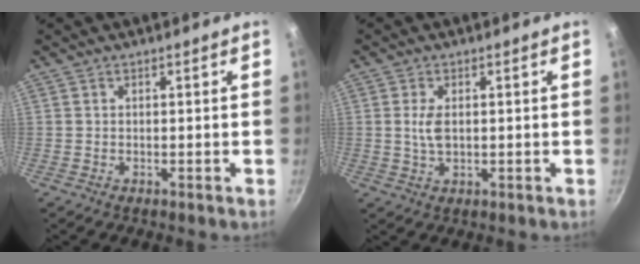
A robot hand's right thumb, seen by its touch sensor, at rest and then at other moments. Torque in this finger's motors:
{"motor_torque": [-0.39, 0.13, -0.13, -0.20, 0.14]}